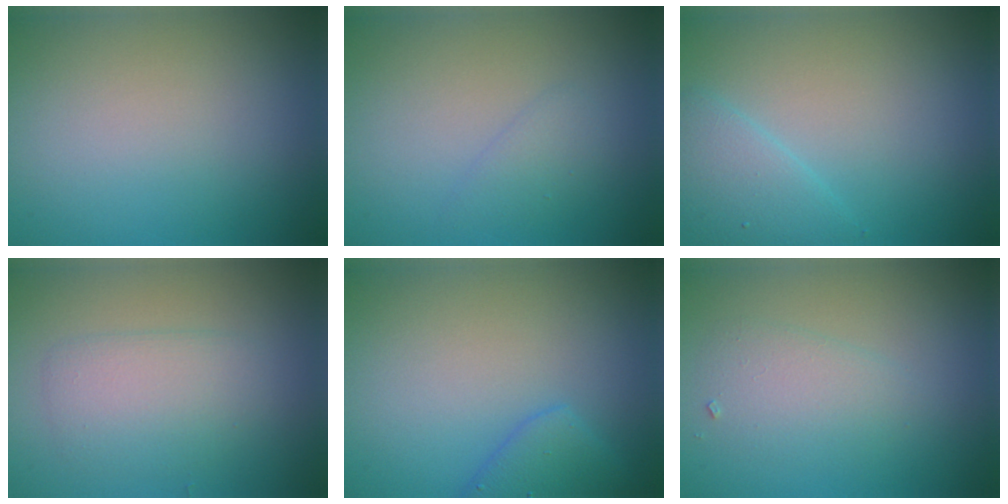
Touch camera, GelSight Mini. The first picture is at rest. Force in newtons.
{"total": 1.4, "press": 1.4, "slide": 0.1}
{"total": 2.6, "press": 2.6, "slide": 0.2}
{"total": 3.4, "press": 3.4, "slide": 0.0}
{"total": 2.6, "press": 2.6, "slide": 0.2}
{"total": 2.3, "press": 2.3, "slide": 0.2}